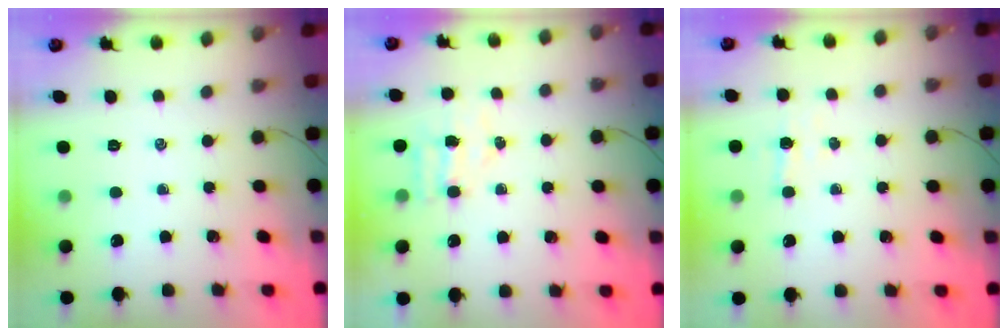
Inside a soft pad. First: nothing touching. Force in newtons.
{"total": 4.1, "press": 4.1, "slide": 0.7}
{"total": 3.2, "press": 3.1, "slide": 0.8}